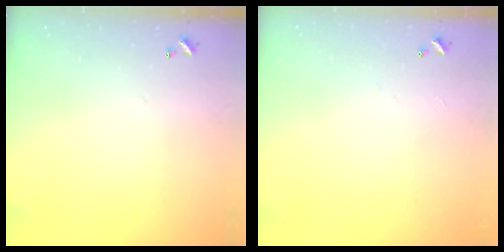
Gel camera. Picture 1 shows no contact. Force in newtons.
{"total": 0.7, "press": 0.5, "slide": 0.6}